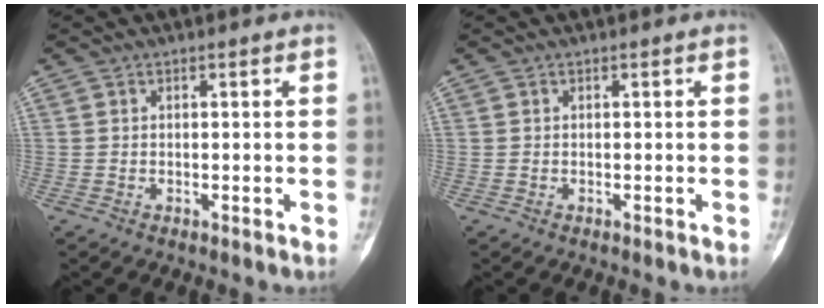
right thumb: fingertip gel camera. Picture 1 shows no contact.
{"total": 0.0}